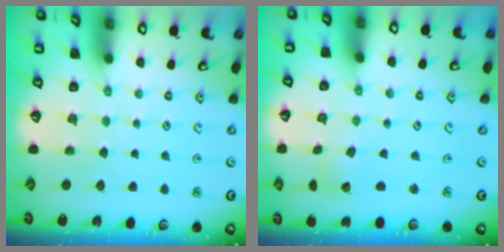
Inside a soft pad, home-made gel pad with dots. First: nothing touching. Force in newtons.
{"total": 1.8, "press": 1.8, "slide": 0.1}